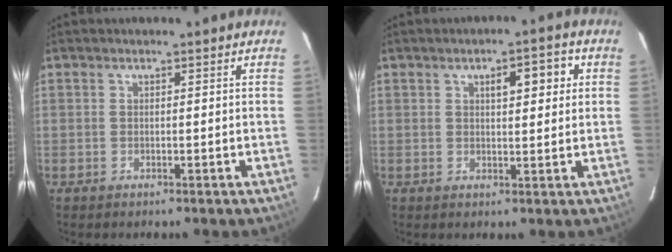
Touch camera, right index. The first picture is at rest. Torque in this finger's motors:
{"motor_torque": [0.15, 0.05, 0.08, 0.04]}